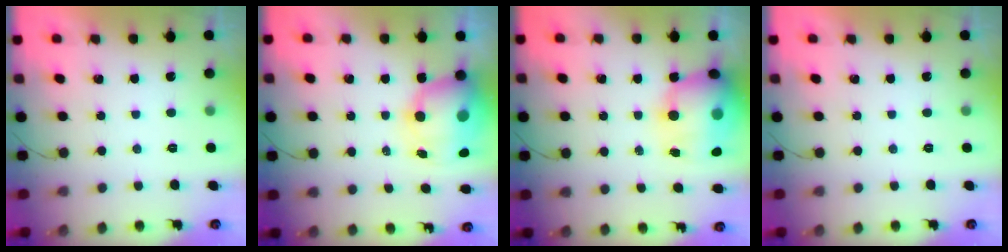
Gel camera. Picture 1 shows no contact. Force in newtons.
{"total": 13.2, "press": 12.8, "slide": 3.4}
{"total": 17.2, "press": 16.7, "slide": 4.2}
{"total": 0.0}